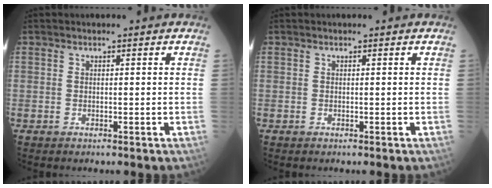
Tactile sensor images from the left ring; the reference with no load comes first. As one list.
[{"total": 0.0}]